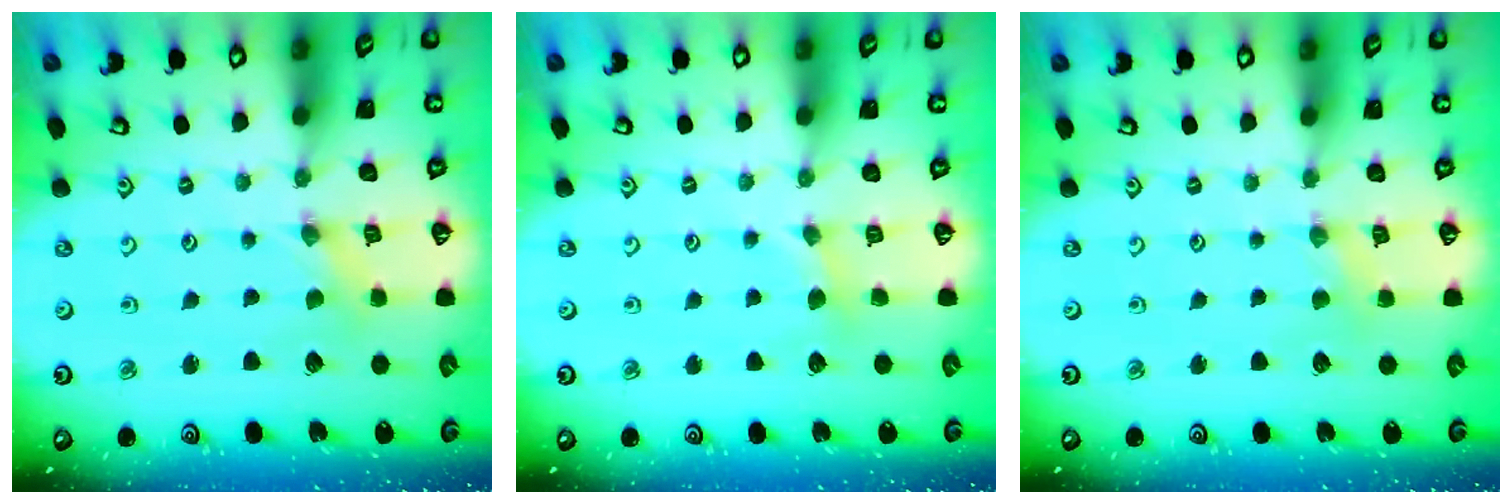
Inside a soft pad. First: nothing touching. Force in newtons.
{"total": 3.1, "press": 3.0, "slide": 0.3}
{"total": 2.8, "press": 2.7, "slide": 0.5}